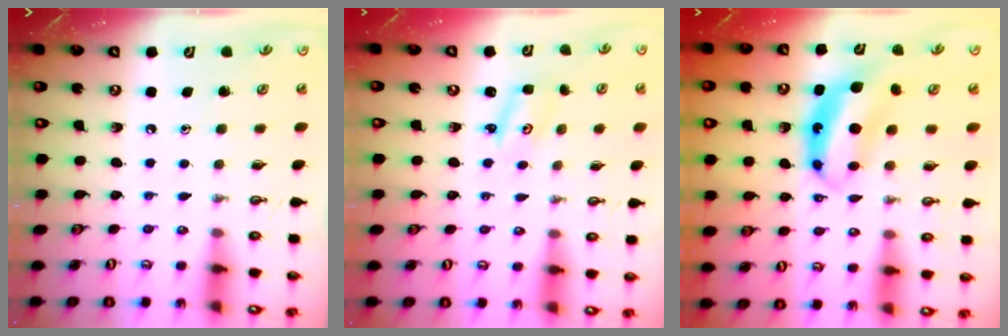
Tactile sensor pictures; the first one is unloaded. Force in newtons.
{"total": 2.1, "press": 2.1, "slide": 0.2}
{"total": 7.7, "press": 7.7, "slide": 0.7}